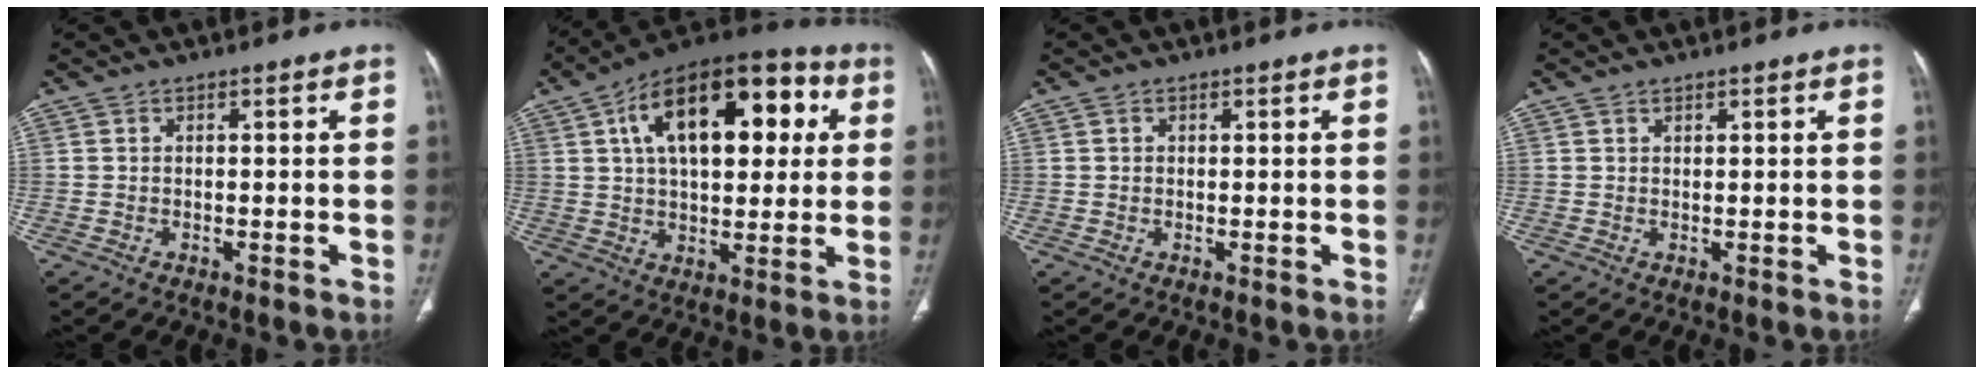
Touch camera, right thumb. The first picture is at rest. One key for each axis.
{"total": 23.6, "fx": 6.7, "fy": 12.4, "fz": 18.9, "tx": -0.260, "ty": 0.022, "tz": 0.096}
{"total": 0.5, "fx": 0.1, "fy": 0.5, "fz": 0.2, "tx": 0.001, "ty": 0.002, "tz": 0.001}
{"total": 0.6, "fx": 0.5, "fy": 0.3, "fz": 0.2, "tx": 0.000, "ty": -0.003, "tz": 0.007}